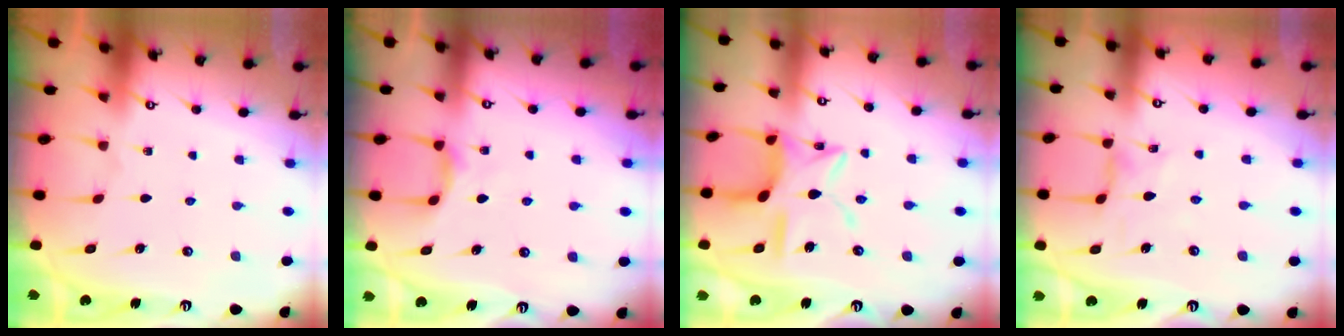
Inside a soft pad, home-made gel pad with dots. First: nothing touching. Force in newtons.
{"total": 2.3, "press": 2.3, "slide": 0.4}
{"total": 11.6, "press": 11.6, "slide": 0.7}
{"total": 0.7, "press": 0.7, "slide": 0.3}